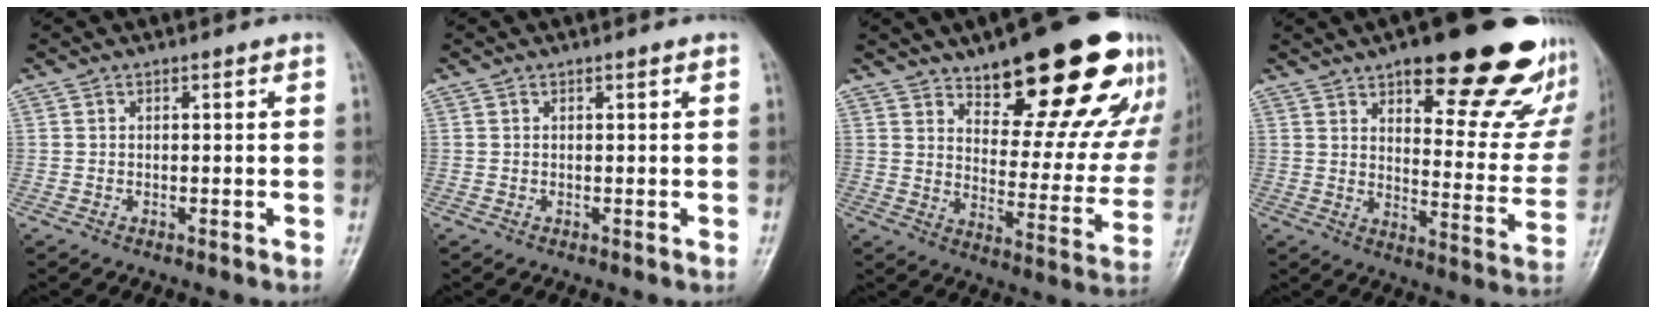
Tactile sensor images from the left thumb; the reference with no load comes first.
{"total": 0.0}
{"total": 23.2, "force": [15.8, 8.8, 14.5], "torque": [-0.137, -0.087, 0.220]}
{"total": 25.9, "force": [16.4, 9.0, 17.9], "torque": [-0.187, -0.077, 0.216]}